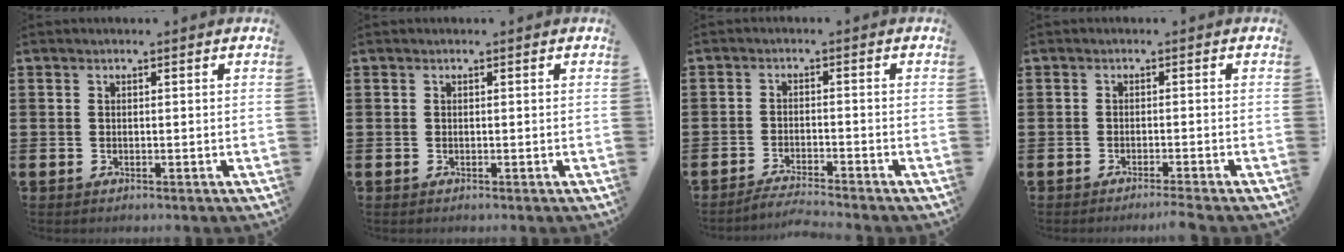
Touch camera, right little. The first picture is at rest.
{"total": 0.0}
{"total": 2.5, "force": [-2.4, -0.3, 0.5], "torque": [-0.009, 0.003, -0.049]}
{"total": 1.2, "force": [-1.1, -0.2, 0.4], "torque": [-0.005, -0.001, -0.021]}